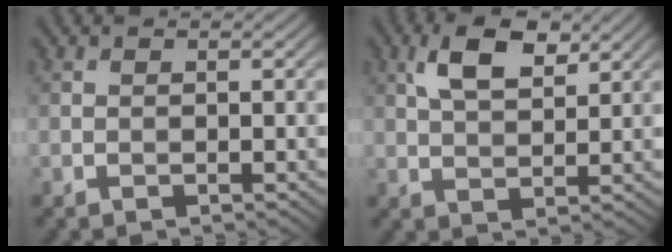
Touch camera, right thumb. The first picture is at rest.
{"total": 6.3, "force": [3.1, 2.9, 4.6], "torque": [-0.095, 0.005, 0.057]}